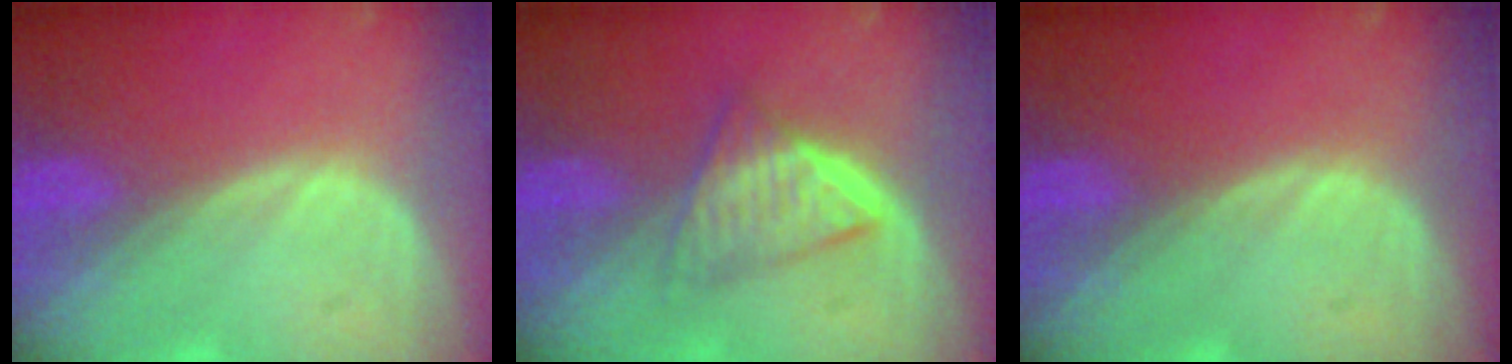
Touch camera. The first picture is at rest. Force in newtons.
{"total": 6.4, "press": 5.4, "slide": 3.4}
{"total": 0.0}